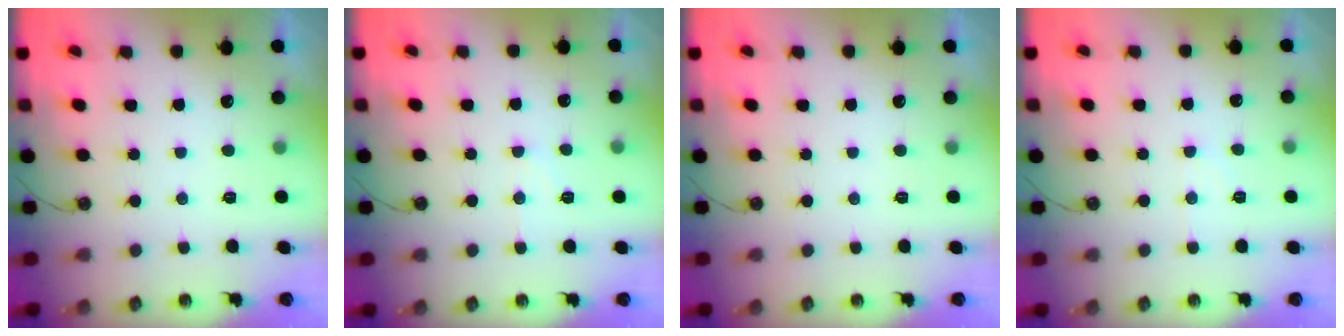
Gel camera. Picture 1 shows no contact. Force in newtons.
{"total": 6.2, "press": 6.1, "slide": 1.0}
{"total": 0.0}
{"total": 4.4, "press": 4.4, "slide": 0.6}